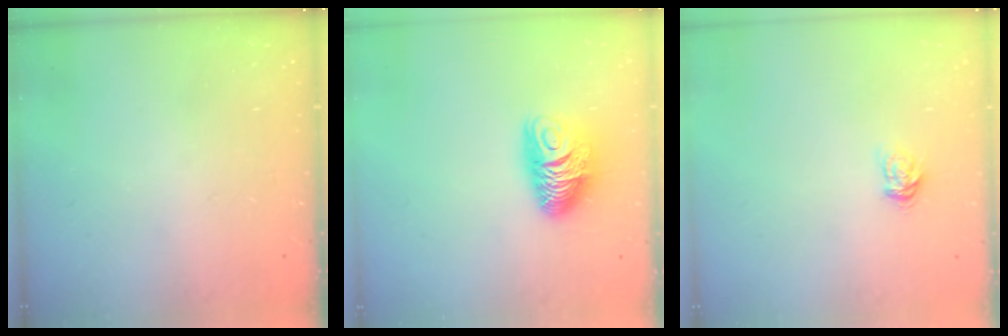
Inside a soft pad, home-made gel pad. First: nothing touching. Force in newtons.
{"total": 9.5, "press": 9.5, "slide": 0.4}
{"total": 4.5, "press": 4.5, "slide": 0.6}